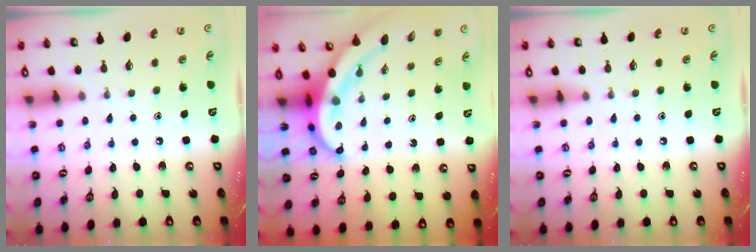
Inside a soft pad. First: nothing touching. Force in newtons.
{"total": 8.6, "press": 8.4, "slide": 1.8}
{"total": 0.0}